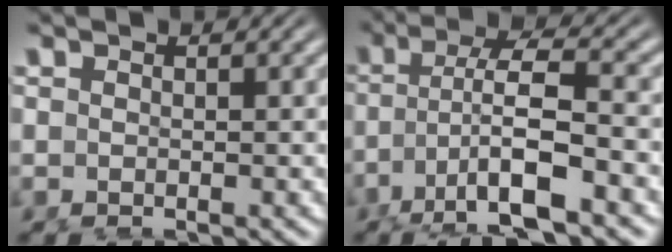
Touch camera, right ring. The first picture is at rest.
{"total": 6.1, "force": [-0.3, 2.2, 5.7], "torque": [-0.100, -0.008, 0.000]}